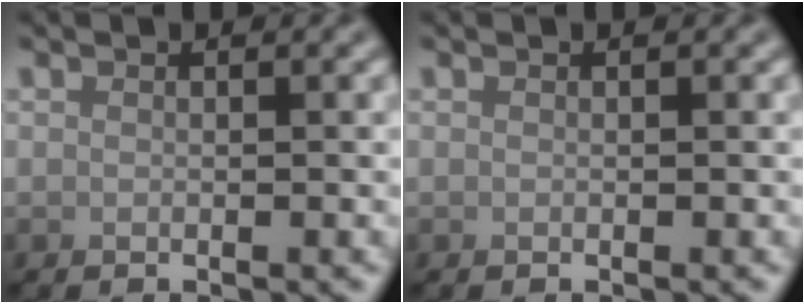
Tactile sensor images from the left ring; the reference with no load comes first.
{"total": 0.0}